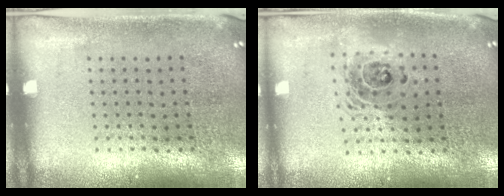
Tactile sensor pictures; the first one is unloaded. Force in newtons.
{"total": 1.5, "press": 1.3, "slide": 0.9}